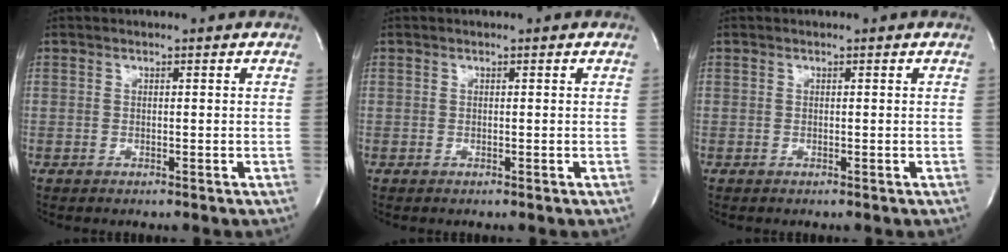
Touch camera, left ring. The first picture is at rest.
{"total": 0.0}
{"total": 0.0}